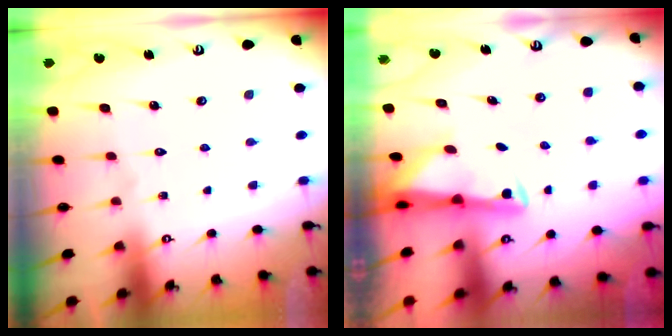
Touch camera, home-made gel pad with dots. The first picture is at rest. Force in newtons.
{"total": 3.0, "press": 3.0, "slide": 0.5}